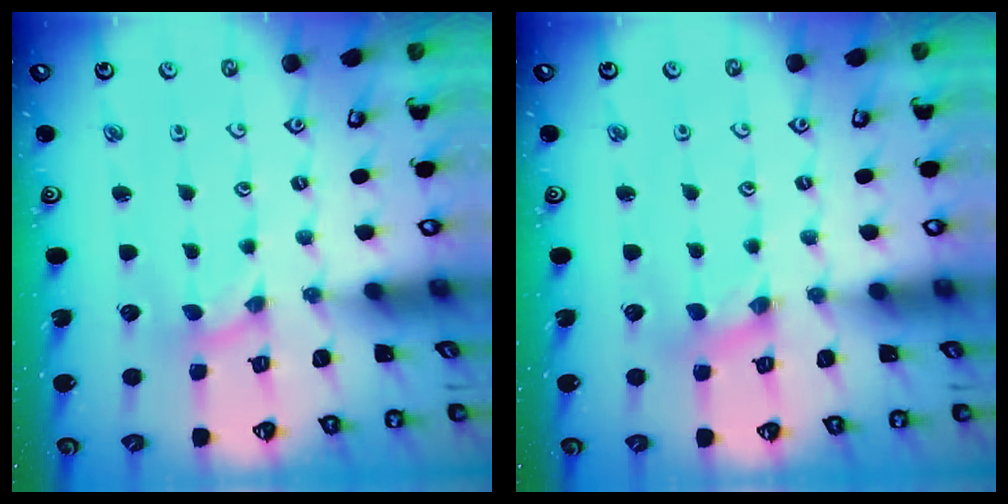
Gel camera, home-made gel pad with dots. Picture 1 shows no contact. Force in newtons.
{"total": 1.1, "press": 1.1, "slide": 0.2}